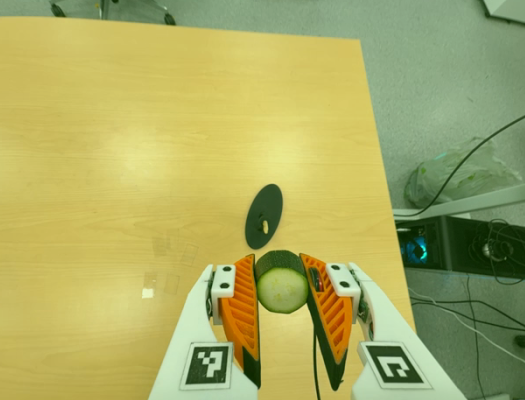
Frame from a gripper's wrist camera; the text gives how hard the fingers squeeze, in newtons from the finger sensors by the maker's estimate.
{"total": 10.1, "left": 9.8, "right": 10.4}